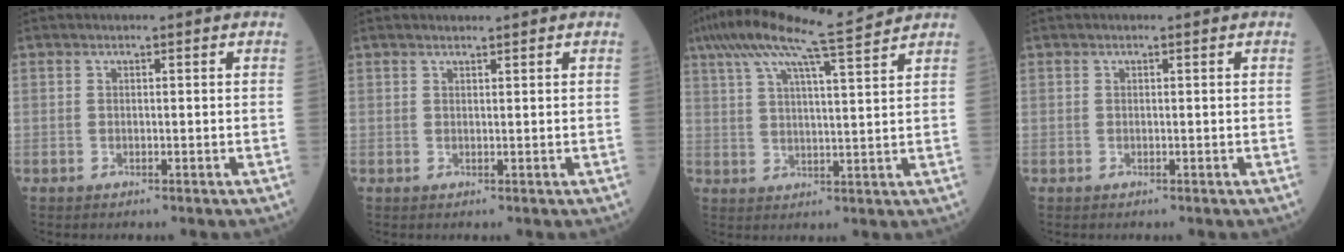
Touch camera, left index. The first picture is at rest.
{"total": 1.2, "force": [1.1, 0.1, 0.5], "torque": [-0.011, 0.010, 0.019]}
{"total": 12.2, "force": [10.3, -0.9, 6.5], "torque": [-0.122, 0.021, 0.161]}
{"total": 0.0}